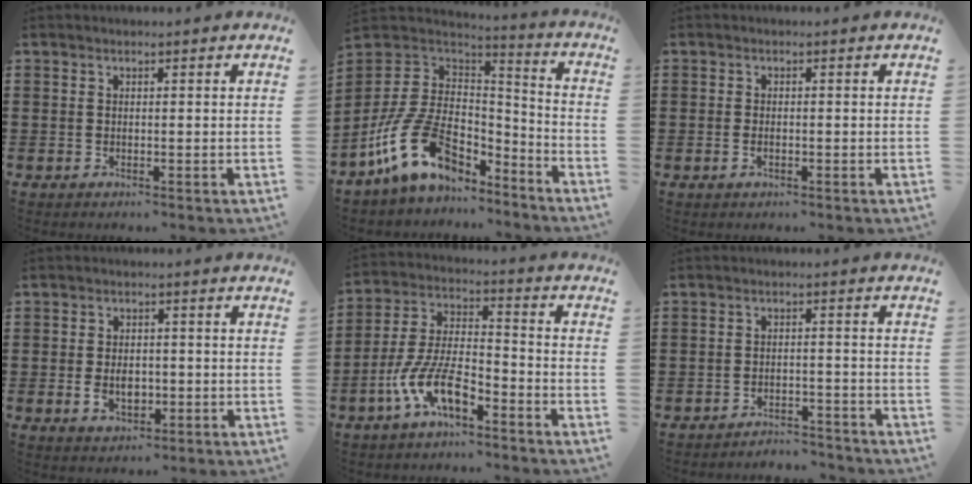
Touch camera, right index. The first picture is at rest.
{"total": 15.7, "force": [-7.6, 9.4, 10.0], "torque": [-0.228, 0.030, -0.138]}
{"total": 1.1, "force": [-0.4, 0.5, 0.9], "torque": [-0.018, -0.002, -0.007]}
{"total": 4.1, "force": [-0.9, 2.6, 3.1], "torque": [-0.059, -0.004, -0.017]}
{"total": 10.2, "force": [-6.4, 3.4, 7.2], "torque": [-0.179, -0.007, -0.127]}
{"total": 2.9, "force": [-2.9, 0.2, -0.1], "torque": [-0.004, 0.002, -0.062]}